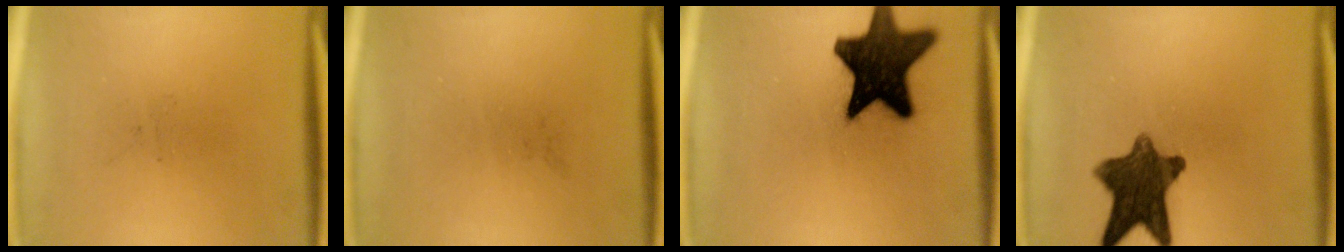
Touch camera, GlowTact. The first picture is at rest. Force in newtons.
{"total": 0.0}
{"total": 18.0}
{"total": 11.0}